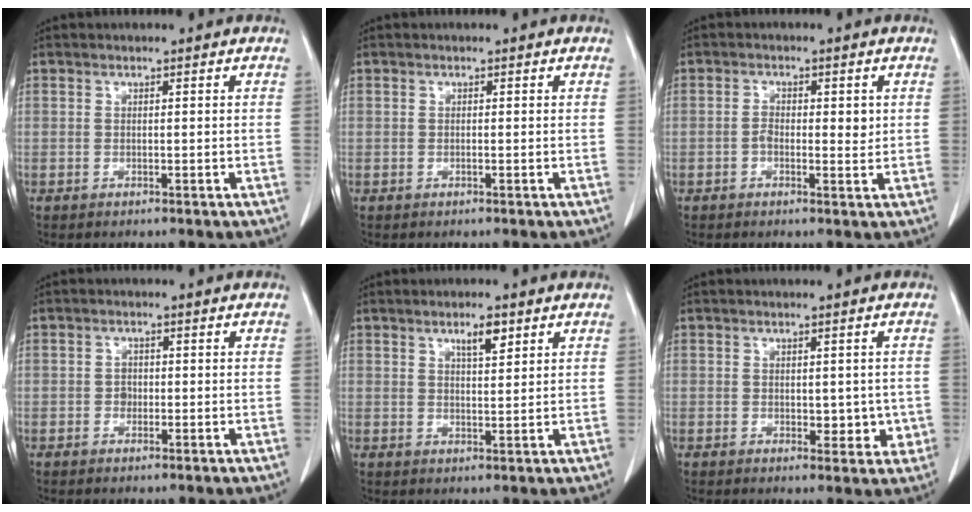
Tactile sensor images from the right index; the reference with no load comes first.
{"total": 0.0}
{"total": 3.3, "force": [0.1, 1.8, 2.8], "torque": [-0.042, 0.003, 0.000]}
{"total": 1.3, "force": [-0.3, 1.1, 0.6], "torque": [-0.005, 0.005, -0.005]}
{"total": 3.5, "force": [2.1, 0.8, 2.7], "torque": [-0.046, -0.001, 0.035]}
{"total": 3.7, "force": [-0.2, 2.4, 2.8], "torque": [-0.024, 0.000, 0.006]}